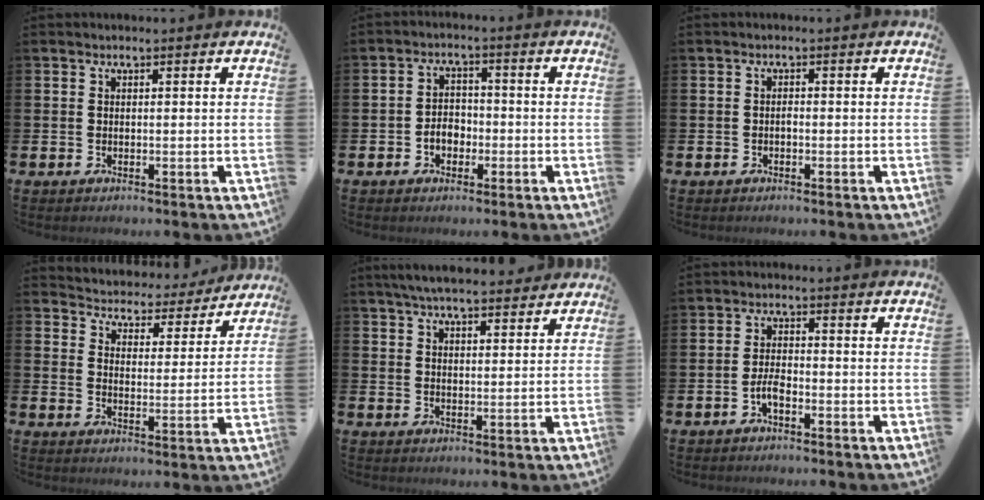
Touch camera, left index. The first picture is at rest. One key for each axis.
{"total": 3.1, "fx": -1.2, "fy": 2.3, "fz": 1.5, "tx": -0.027, "ty": 0.004, "tz": -0.028}
{"total": 0.6, "fx": -0.4, "fy": 0.3, "fz": 0.4, "tx": -0.003, "ty": -0.004, "tz": -0.008}
{"total": 4.1, "fx": 3.9, "fy": 1.2, "fz": -0.2, "tx": -0.019, "ty": -0.040, "tz": 0.061}
{"total": 4.9, "fx": 4.5, "fy": 0.7, "fz": 1.5, "tx": -0.039, "ty": -0.012, "tz": 0.083}
{"total": 2.6, "fx": -1.2, "fy": 0.9, "fz": 2.1, "tx": -0.033, "ty": 0.002, "tz": -0.025}